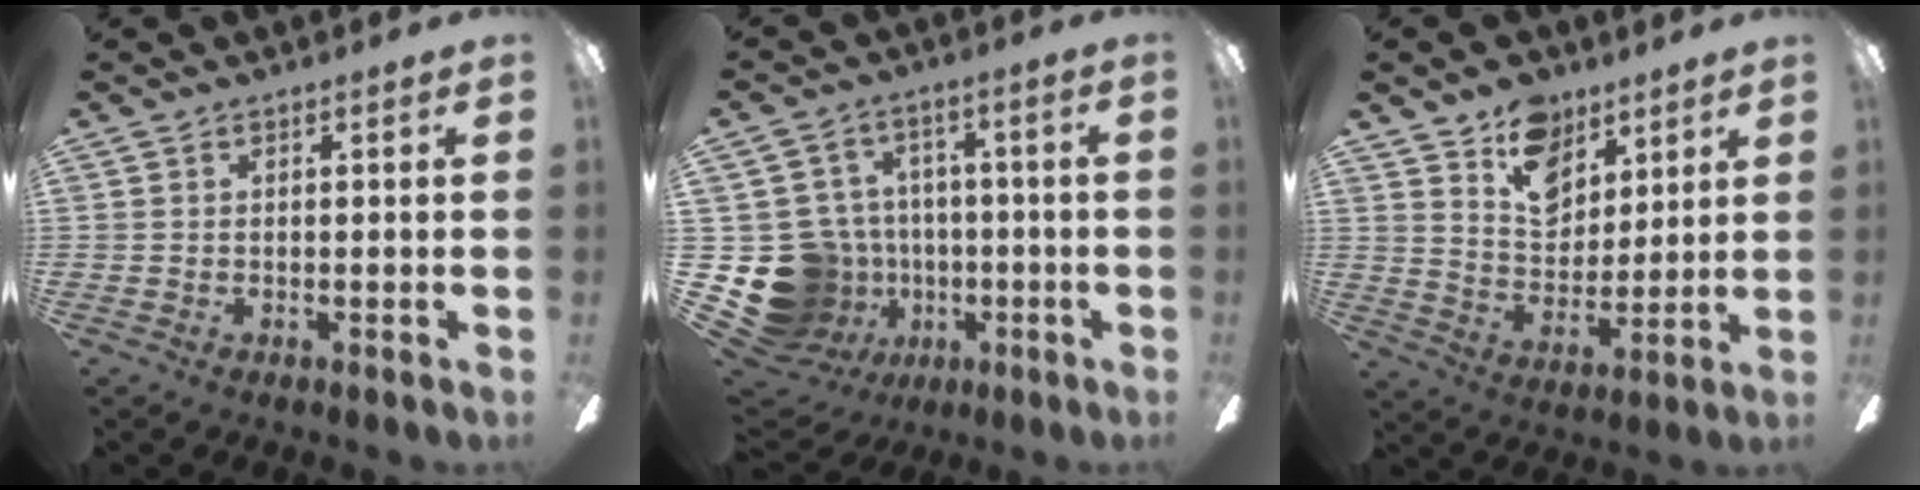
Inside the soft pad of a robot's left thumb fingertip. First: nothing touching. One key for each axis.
{"total": 17.2, "fx": -4.5, "fy": 15.4, "fz": 6.1, "tx": -0.138, "ty": 0.027, "tz": -0.042}
{"total": 12.5, "fx": 8.4, "fy": 8.1, "fz": 4.5, "tx": -0.065, "ty": -0.044, "tz": 0.159}